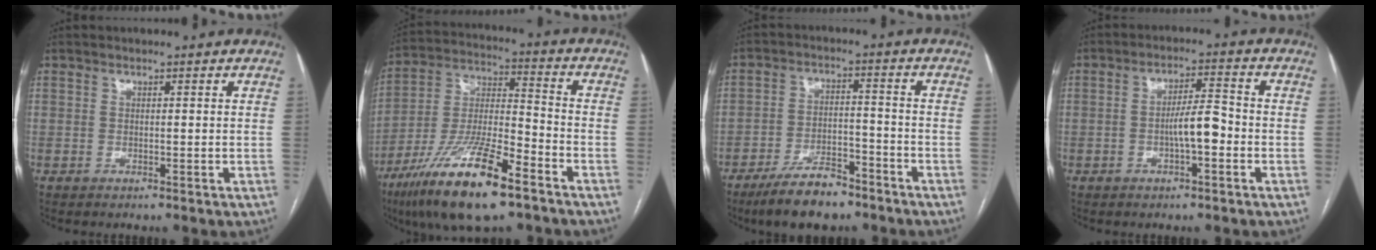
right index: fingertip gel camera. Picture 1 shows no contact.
{"total": 18.2, "force": [-11.2, 3.2, 13.9], "torque": [-0.288, -0.030, -0.204]}
{"total": 9.7, "force": [-7.4, 3.1, 5.4], "torque": [-0.094, -0.006, -0.130]}
{"total": 5.6, "force": [-1.5, 1.1, 5.2], "torque": [-0.094, 0.013, -0.025]}